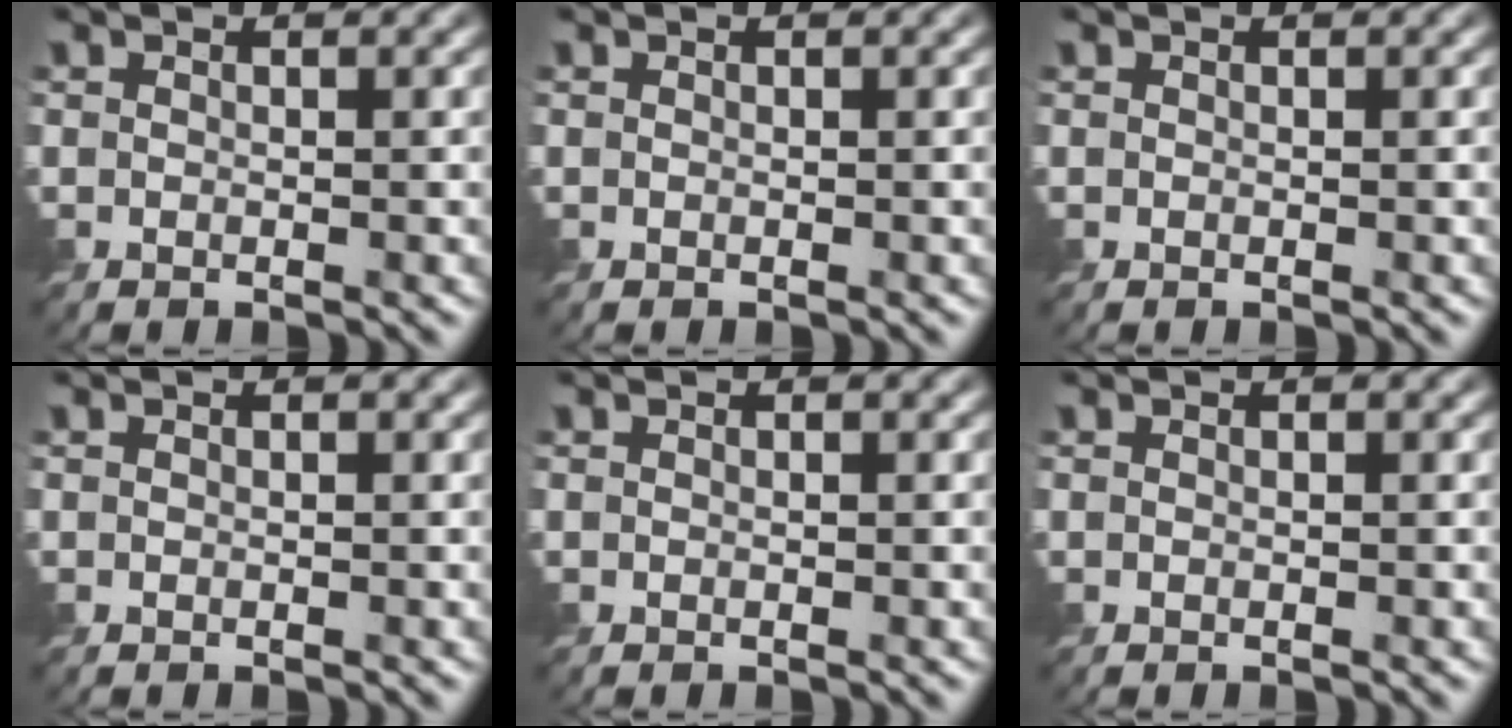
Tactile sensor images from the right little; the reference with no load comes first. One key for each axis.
{"total": 0.0}
{"total": 0.0}
{"total": 0.0}
{"total": 0.0}
{"total": 0.0}